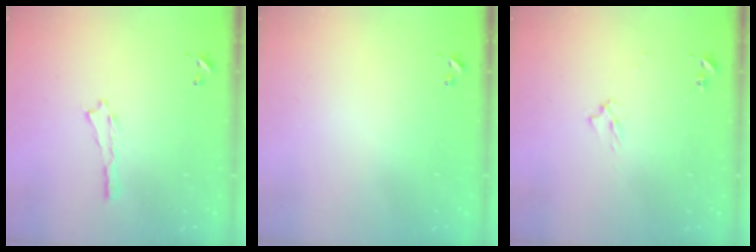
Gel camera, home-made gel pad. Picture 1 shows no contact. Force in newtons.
{"total": 0.0}
{"total": 2.0, "press": 2.0, "slide": 0.3}